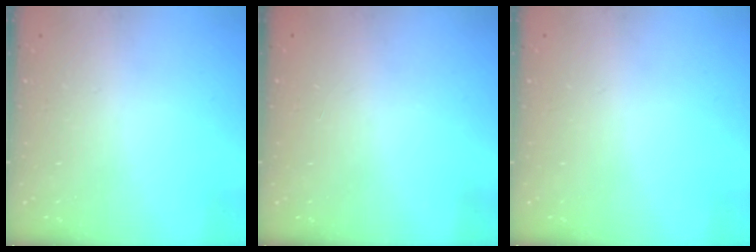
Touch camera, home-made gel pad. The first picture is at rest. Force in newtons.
{"total": 0.0}
{"total": 0.0}